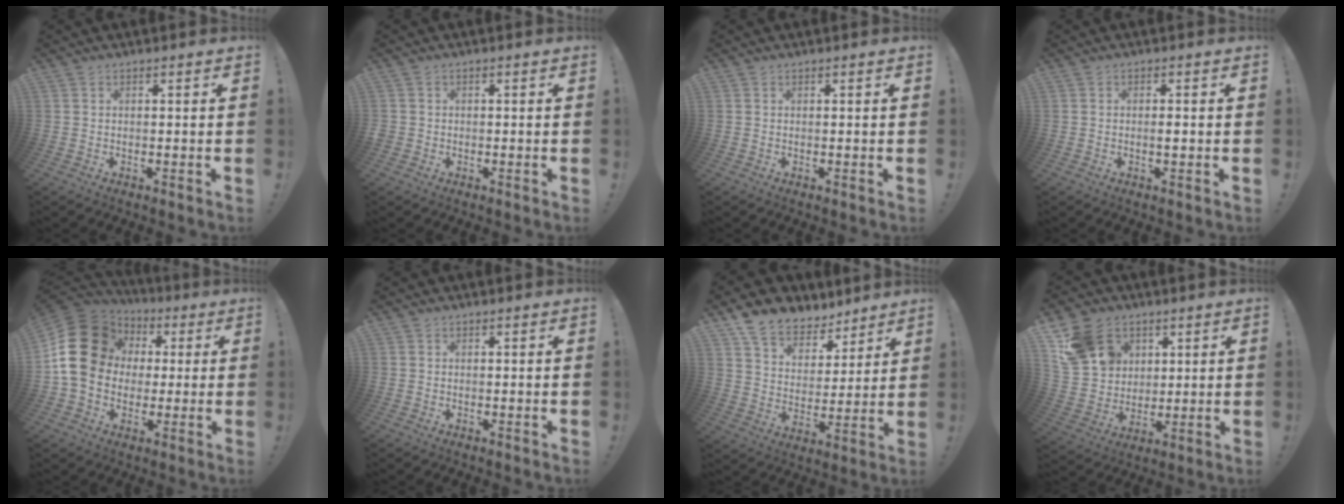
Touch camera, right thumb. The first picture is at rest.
{"total": 1.5, "force": [-0.2, 1.4, 0.5], "torque": [-0.014, 0.007, -0.002]}
{"total": 0.0}
{"total": 1.3, "force": [-0.3, 0.2, 1.3], "torque": [-0.014, -0.002, -0.007]}
{"total": 19.6, "force": [2.2, 16.1, 10.9], "torque": [-0.180, 0.007, 0.056]}
{"total": 1.1, "force": [0.2, 1.1, -0.1], "torque": [0.005, -0.003, 0.003]}
{"total": 11.1, "force": [9.0, 6.0, 2.6], "torque": [-0.055, -0.067, 0.172]}
{"total": 15.7, "force": [7.6, 12.1, 6.4], "torque": [-0.119, -0.026, 0.155]}